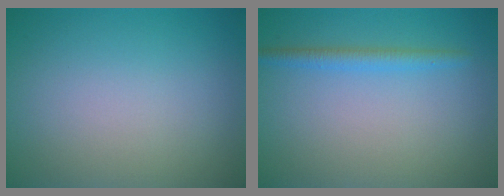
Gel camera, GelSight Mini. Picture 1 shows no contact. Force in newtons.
{"total": 1.8, "press": 1.8, "slide": 0.0}